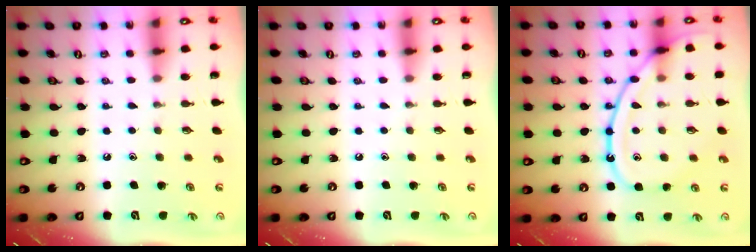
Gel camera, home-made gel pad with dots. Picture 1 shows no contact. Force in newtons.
{"total": 0.0}
{"total": 16.8, "press": 16.7, "slide": 1.4}